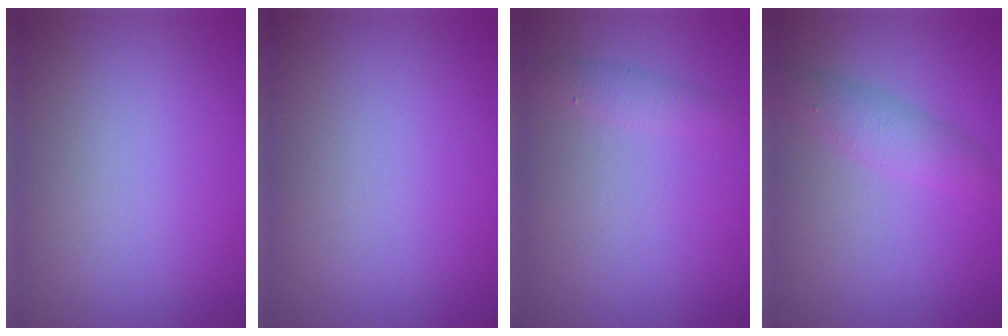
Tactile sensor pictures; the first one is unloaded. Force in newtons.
{"total": 0.0}
{"total": 1.3, "press": 1.3, "slide": 0.1}
{"total": 2.7, "press": 2.7, "slide": 0.2}